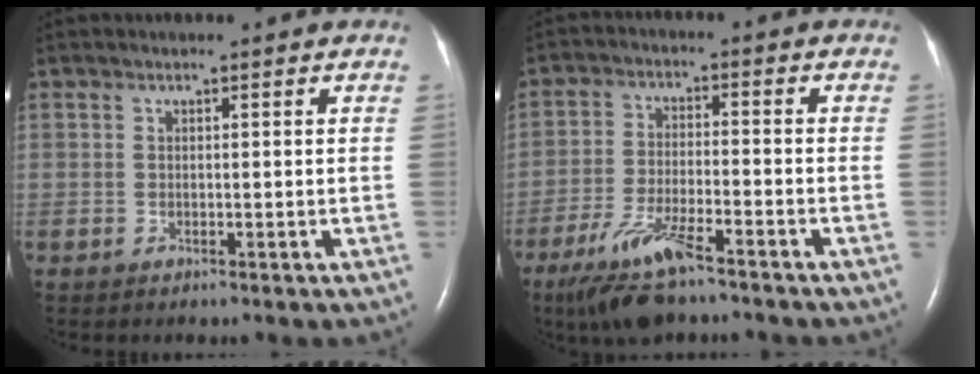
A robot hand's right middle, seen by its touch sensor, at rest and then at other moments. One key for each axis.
{"total": 9.5, "fx": -6.6, "fy": 1.5, "fz": 6.6, "tx": -0.140, "ty": -0.024, "tz": -0.121}